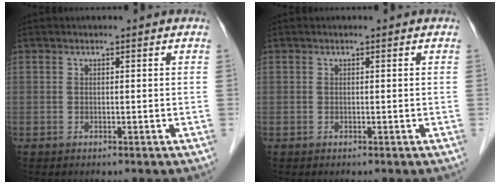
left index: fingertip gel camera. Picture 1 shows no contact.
{"total": 0.0}